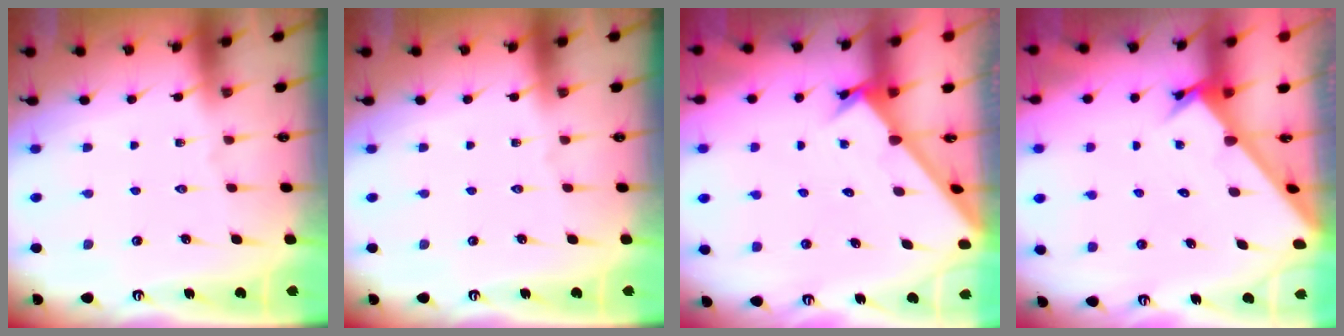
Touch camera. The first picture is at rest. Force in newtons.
{"total": 0.0}
{"total": 1.7, "press": 1.7, "slide": 0.1}
{"total": 2.8, "press": 2.8, "slide": 0.3}